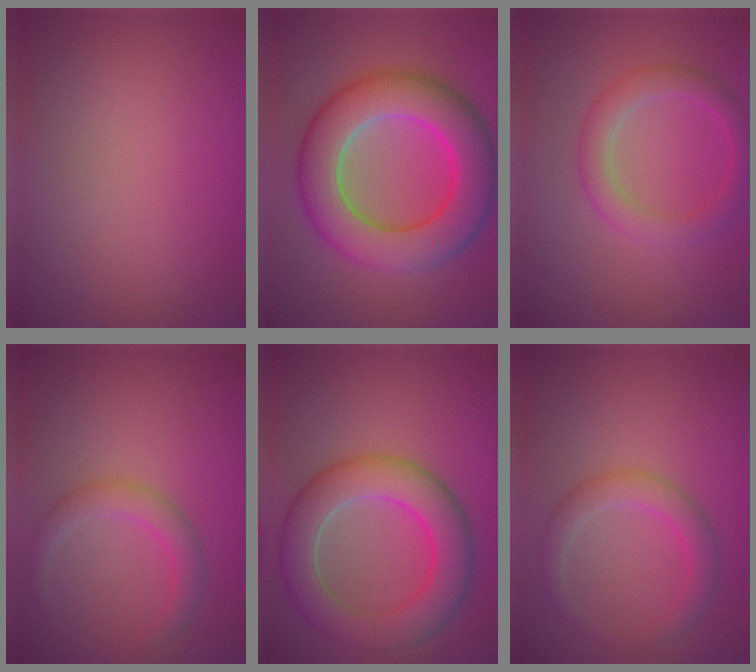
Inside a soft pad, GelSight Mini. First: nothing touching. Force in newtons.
{"total": 10.8, "press": 10.8, "slide": 0.3}
{"total": 3.3, "press": 3.3, "slide": 0.1}
{"total": 2.5, "press": 2.5, "slide": 0.1}
{"total": 7.5, "press": 7.5, "slide": 0.4}
{"total": 2.9, "press": 2.9, "slide": 0.2}